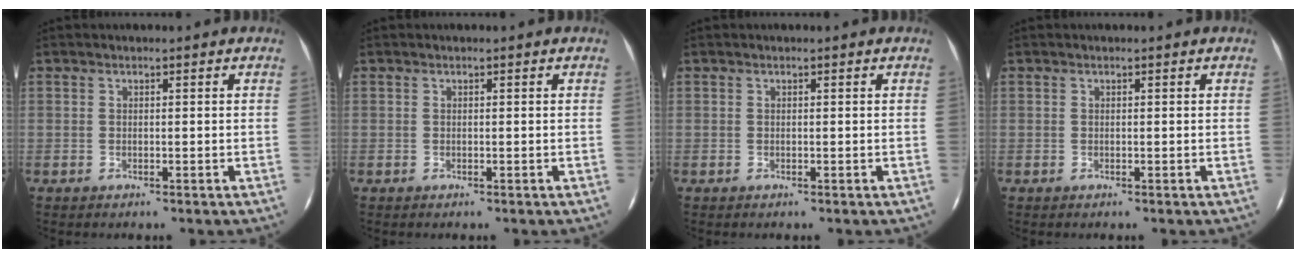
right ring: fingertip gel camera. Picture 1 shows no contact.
{"total": 0.0}
{"total": 0.0}
{"total": 0.0}